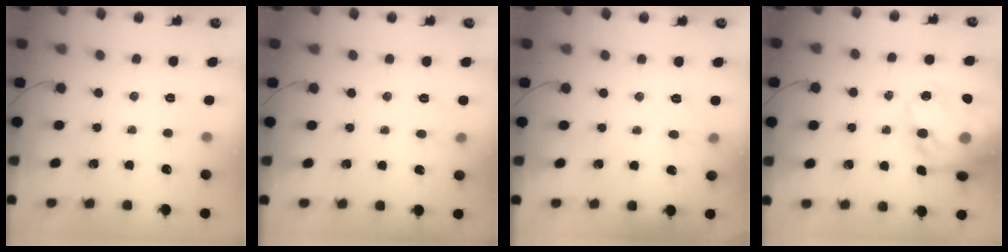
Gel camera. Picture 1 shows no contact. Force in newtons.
{"total": 5.3, "press": 5.2, "slide": 1.1}
{"total": 4.1, "press": 3.8, "slide": 1.6}
{"total": 21.5, "press": 21.2, "slide": 3.6}